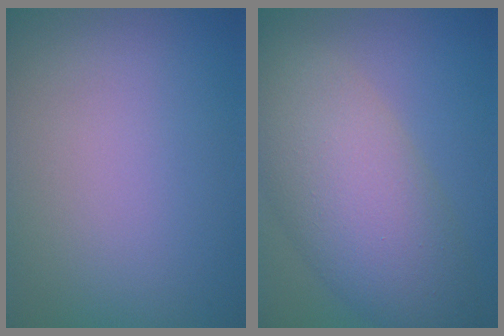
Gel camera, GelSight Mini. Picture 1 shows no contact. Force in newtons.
{"total": 8.8, "press": 8.8, "slide": 0.5}